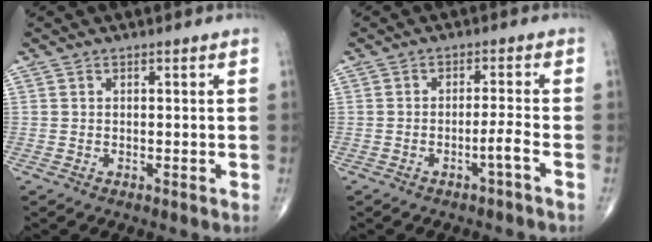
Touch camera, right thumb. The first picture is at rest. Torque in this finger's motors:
{"motor_torque": [3.23, 1.78, 0.24, -0.25, 0.01]}